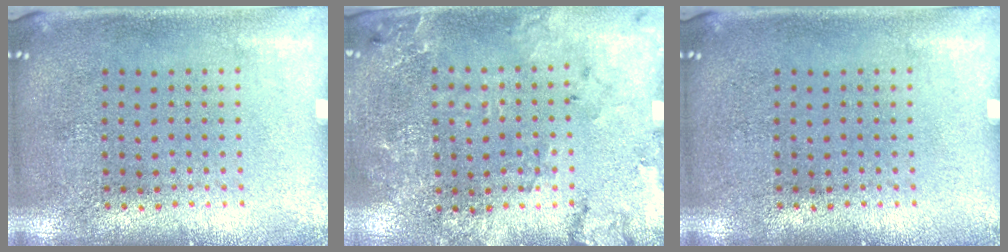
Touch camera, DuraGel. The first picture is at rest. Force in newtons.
{"total": 1.7, "press": 1.7, "slide": 0.2}
{"total": 0.0}